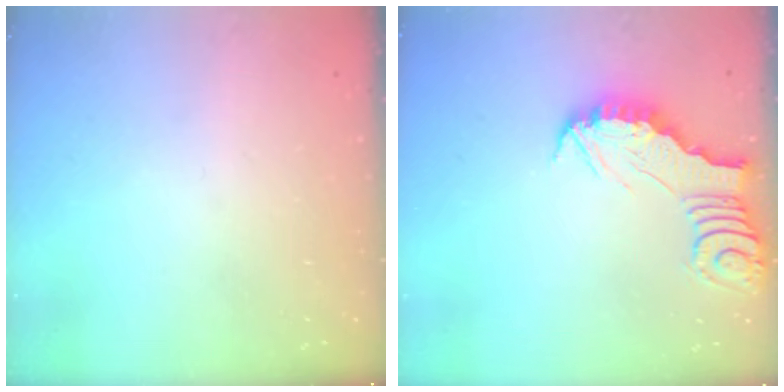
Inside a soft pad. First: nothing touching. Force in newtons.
{"total": 2.9, "press": 2.9, "slide": 0.3}